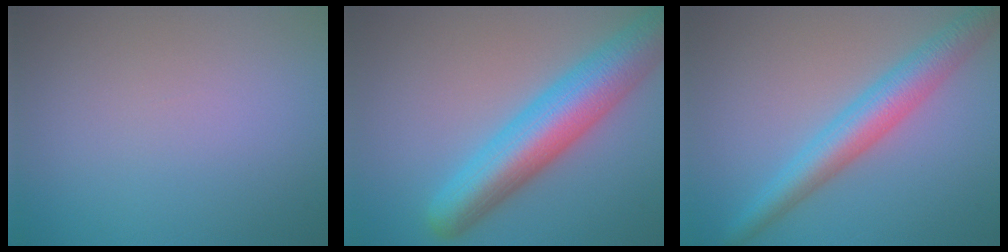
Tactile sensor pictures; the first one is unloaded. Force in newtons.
{"total": 8.5, "press": 8.5, "slide": 0.3}
{"total": 5.1, "press": 5.1, "slide": 0.2}